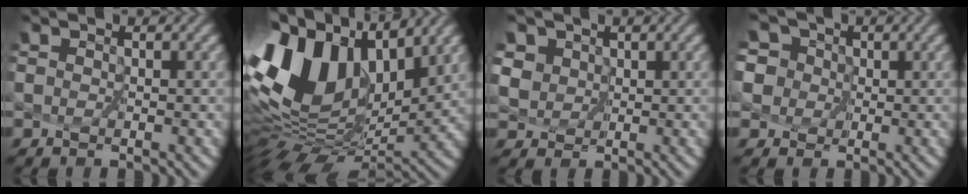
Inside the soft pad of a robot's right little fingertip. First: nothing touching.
{"total": 13.0, "force": [3.2, 8.4, 9.5], "torque": [-0.204, 0.014, 0.070]}
{"total": 4.5, "force": [2.7, 3.3, 1.4], "torque": [-0.059, 0.001, 0.054]}
{"total": 7.0, "force": [2.9, 5.5, 3.3], "torque": [-0.057, 0.030, 0.031]}